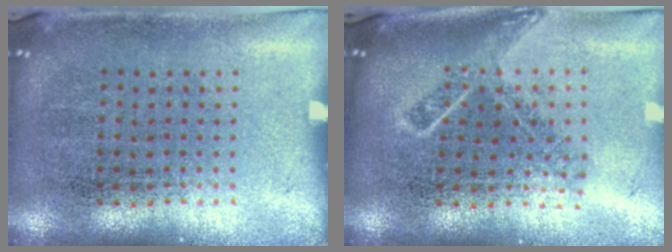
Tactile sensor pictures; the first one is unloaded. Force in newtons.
{"total": 1.8, "press": 1.3, "slide": 1.3}